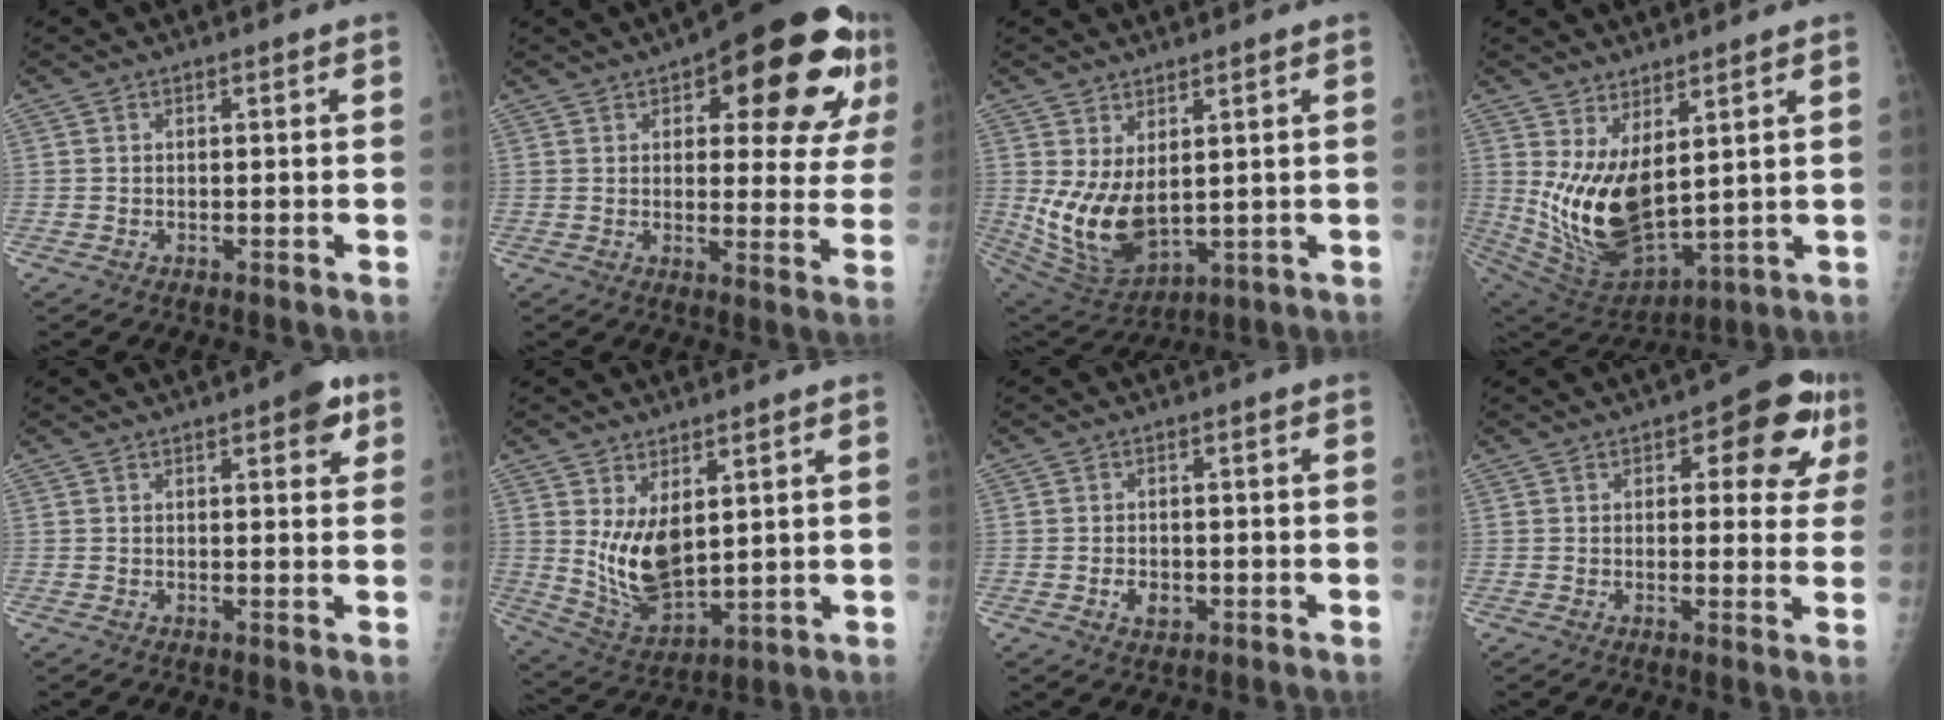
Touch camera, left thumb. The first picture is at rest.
{"total": 20.4, "force": [9.3, 8.3, 16.2], "torque": [-0.170, -0.010, 0.117]}
{"total": 11.6, "force": [1.5, 6.6, 9.4], "torque": [-0.166, -0.028, 0.055]}
{"total": 14.2, "force": [3.7, 6.8, 11.9], "torque": [-0.214, -0.044, 0.098]}
{"total": 4.7, "force": [2.4, 1.7, 3.6], "torque": [-0.030, -0.006, 0.023]}
{"total": 10.6, "force": [2.9, 5.6, 8.4], "torque": [-0.135, -0.034, 0.074]}
{"total": 3.0, "force": [-0.9, 2.2, 1.9], "torque": [-0.023, 0.003, -0.010]}
{"total": 10.6, "force": [4.2, 5.1, 8.3], "torque": [-0.057, 0.000, 0.043]}